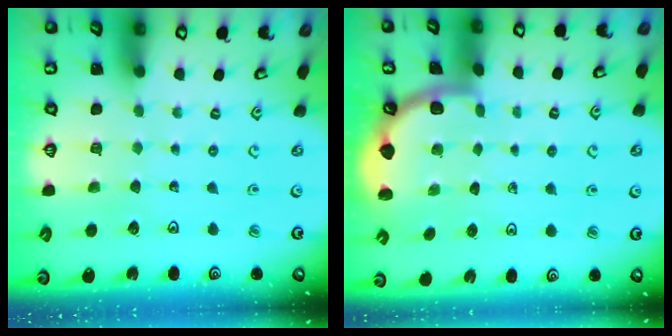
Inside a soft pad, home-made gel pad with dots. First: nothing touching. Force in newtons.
{"total": 1.8, "press": 1.7, "slide": 0.0}